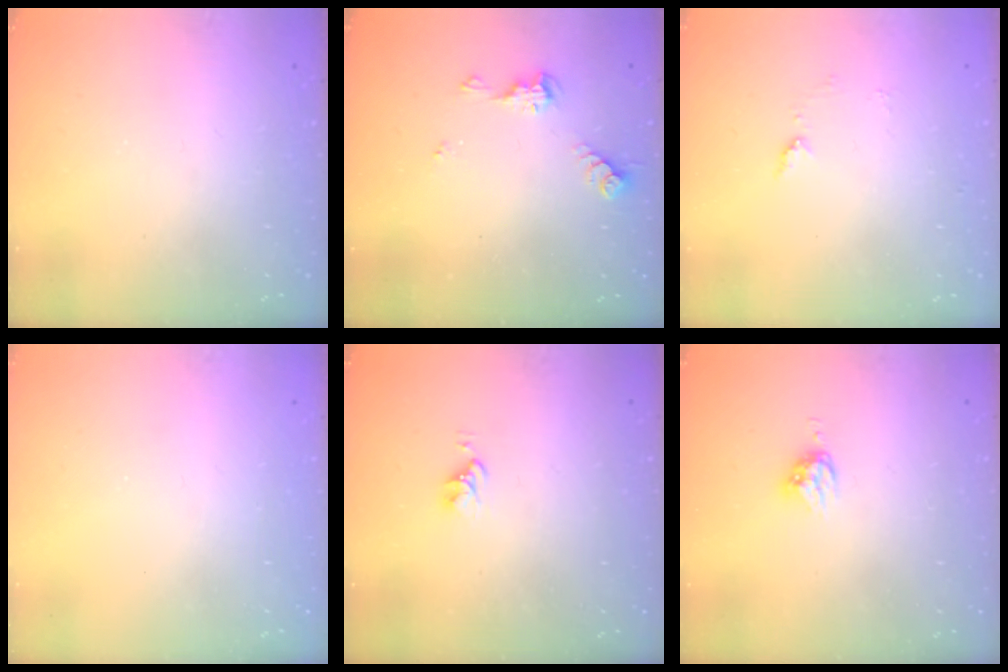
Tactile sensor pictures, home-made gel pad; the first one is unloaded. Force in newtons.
{"total": 6.3, "press": 6.3, "slide": 0.5}
{"total": 5.2, "press": 5.1, "slide": 0.6}
{"total": 0.0}
{"total": 2.8, "press": 2.8, "slide": 0.4}
{"total": 4.8, "press": 4.7, "slide": 0.7}